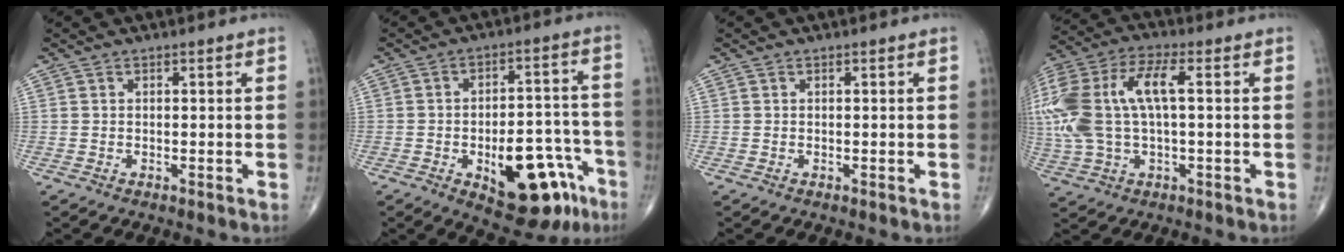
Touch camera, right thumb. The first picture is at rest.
{"total": 17.9, "force": [-8.0, 8.3, 13.7], "torque": [-0.147, 0.051, -0.095]}
{"total": 0.0}
{"total": 19.1, "force": [1.9, 8.8, 16.9], "torque": [-0.396, 0.033, 0.033]}